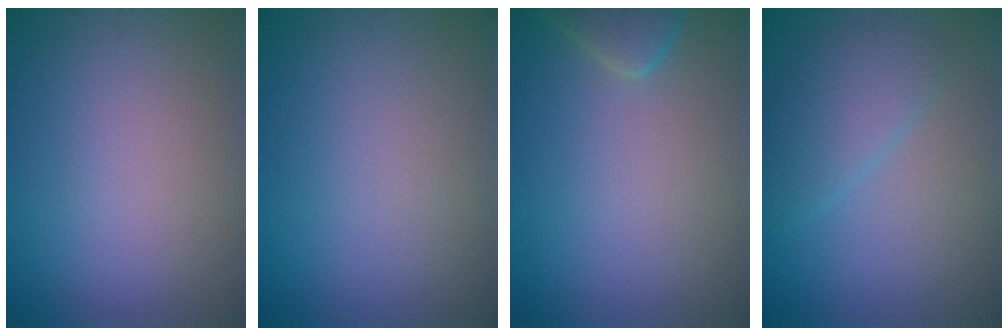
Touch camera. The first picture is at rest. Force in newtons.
{"total": 0.0}
{"total": 2.0, "press": 2.0, "slide": 0.2}
{"total": 3.0, "press": 3.0, "slide": 0.1}